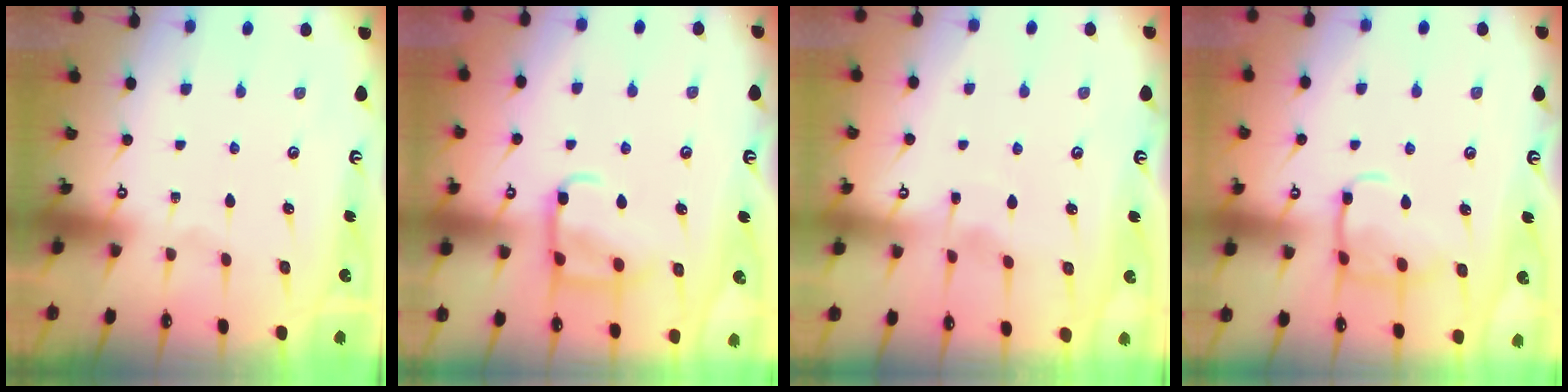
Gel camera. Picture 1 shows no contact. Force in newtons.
{"total": 11.8, "press": 11.7, "slide": 1.2}
{"total": 3.5, "press": 3.5, "slide": 0.5}
{"total": 11.7, "press": 11.7, "slide": 0.9}